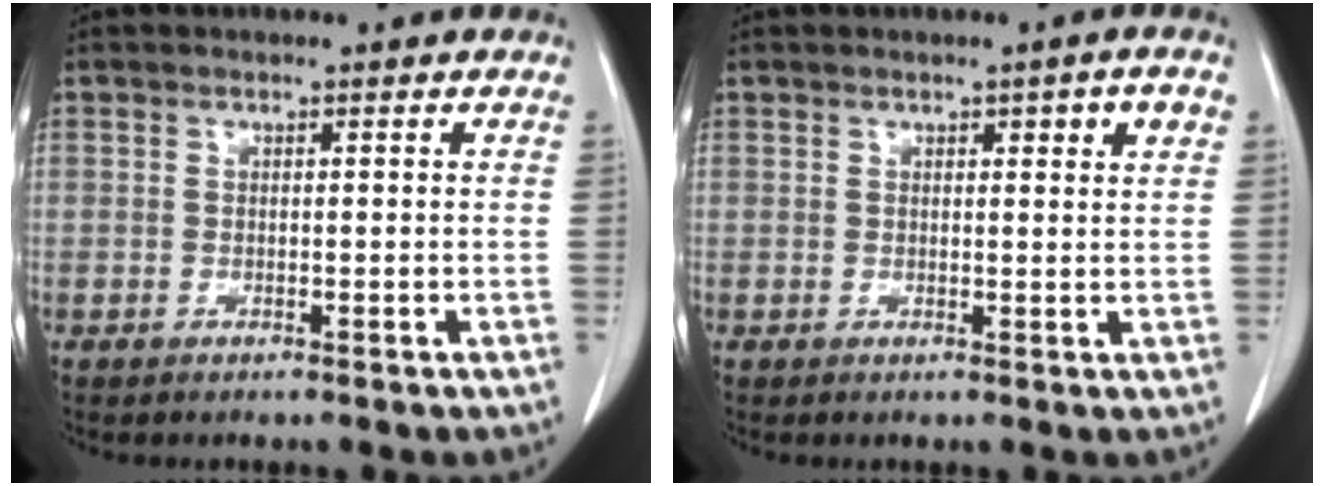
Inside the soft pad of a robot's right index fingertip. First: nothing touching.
{"total": 2.9, "force": [1.4, 0.4, 2.6], "torque": [-0.033, 0.003, 0.018]}